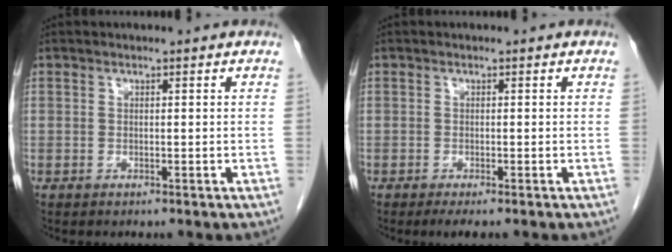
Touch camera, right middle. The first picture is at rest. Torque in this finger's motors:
{"motor_torque": [0.38, -0.20, -0.01, 0.02]}